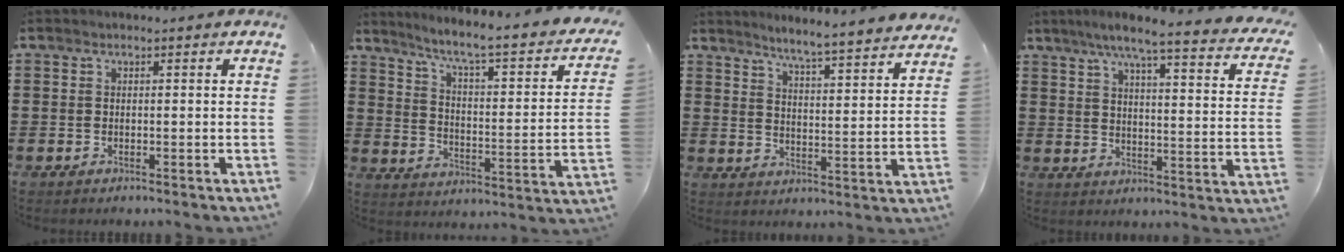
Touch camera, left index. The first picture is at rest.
{"total": 5.6, "force": [3.8, -0.1, 4.1], "torque": [-0.096, -0.039, 0.052]}
{"total": 4.6, "force": [4.3, -1.2, 0.9], "torque": [-0.039, -0.041, 0.069]}
{"total": 6.4, "force": [4.9, -0.3, 4.1], "torque": [-0.093, -0.039, 0.074]}